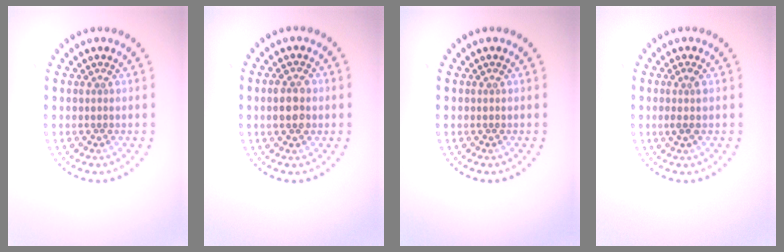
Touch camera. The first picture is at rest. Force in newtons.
{"total": 2.4, "press": 2.4, "slide": 0.1}
{"total": 0.0}
{"total": 1.2, "press": 1.0, "slide": 0.6}